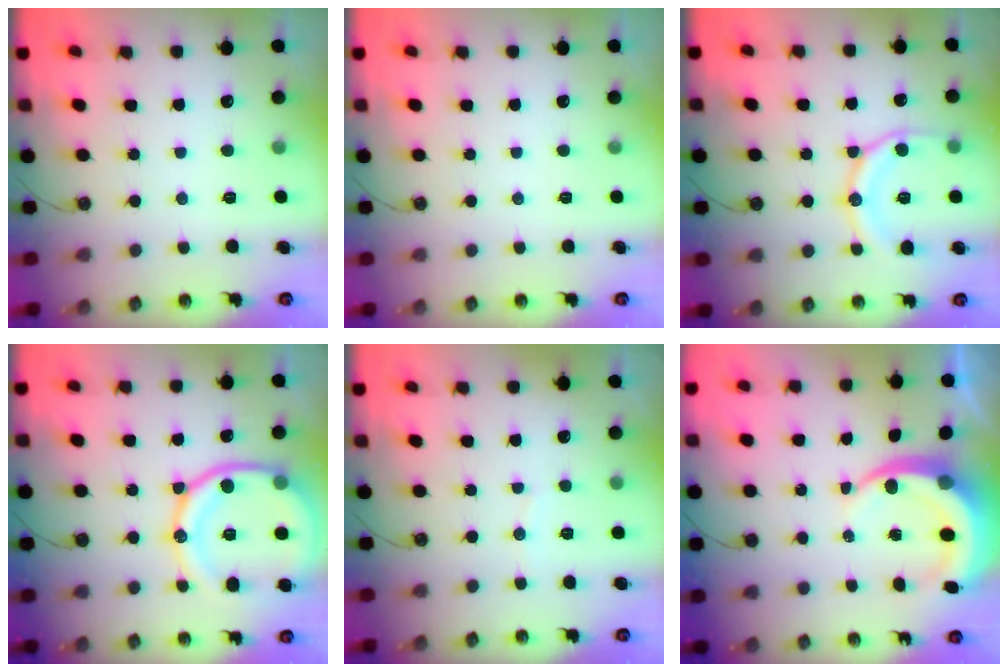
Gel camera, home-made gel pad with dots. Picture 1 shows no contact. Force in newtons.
{"total": 0.0}
{"total": 14.5, "press": 14.4, "slide": 1.5}
{"total": 18.4, "press": 18.2, "slide": 2.0}
{"total": 2.7, "press": 2.7, "slide": 0.3}
{"total": 7.8, "press": 7.7, "slide": 1.0}